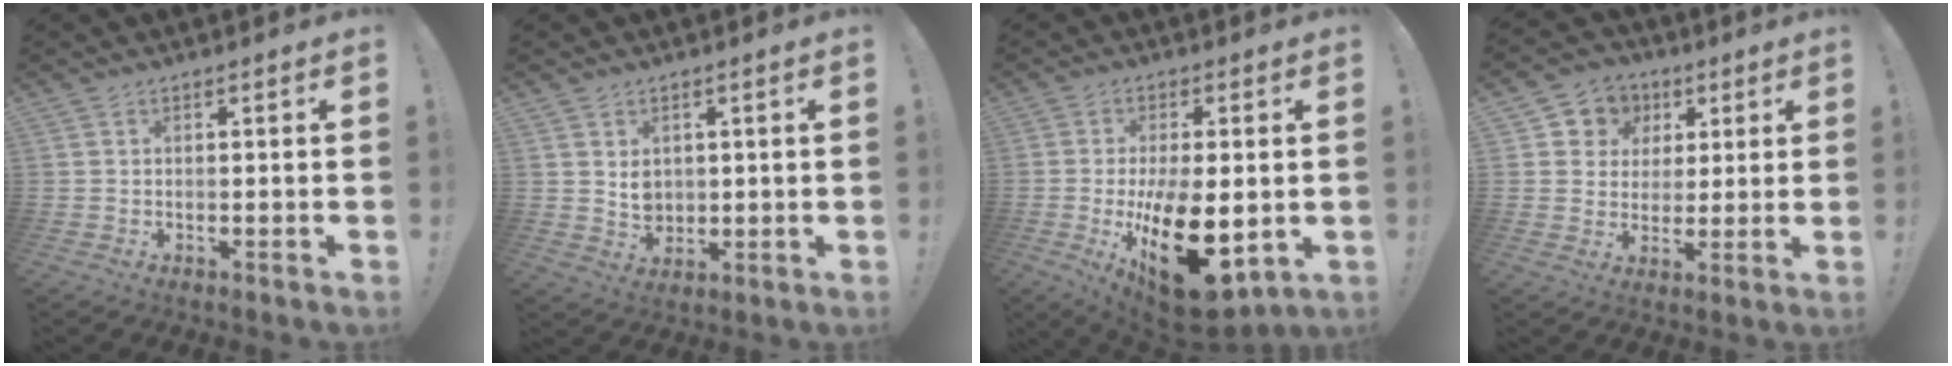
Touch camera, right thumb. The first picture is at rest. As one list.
[{"total": 5.1, "force": [1.8, 4.5, 1.5], "torque": [-0.012, -0.013, 0.036]}, {"total": 21.8, "force": [-4.1, 10.8, 18.5], "torque": [-0.303, -0.002, -0.043]}, {"total": 7.7, "force": [1.9, 7.4, 1.5], "torque": [-0.022, -0.010, 0.042]}]